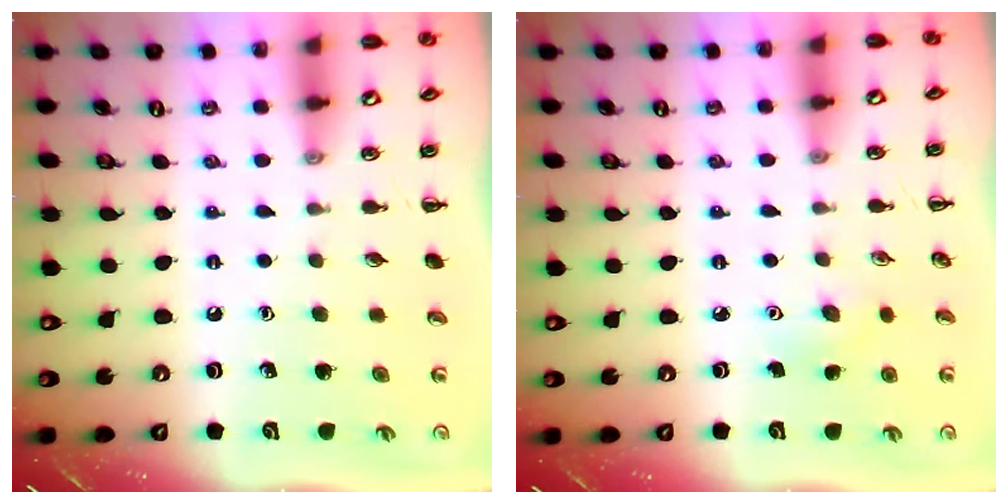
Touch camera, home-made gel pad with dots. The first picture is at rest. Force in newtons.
{"total": 3.6, "press": 3.5, "slide": 1.0}